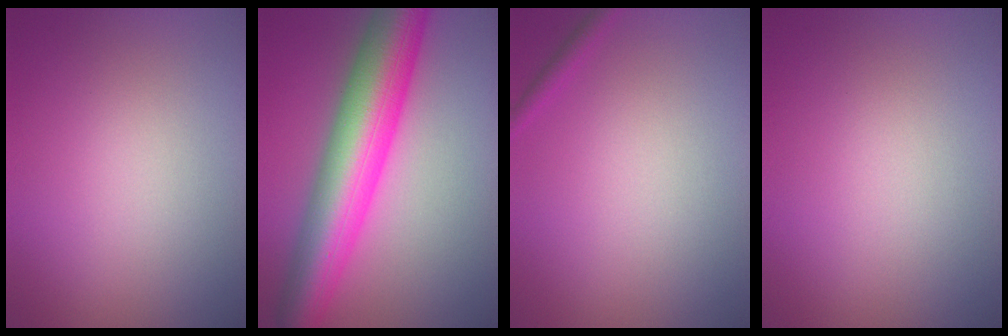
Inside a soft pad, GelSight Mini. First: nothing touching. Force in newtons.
{"total": 9.7, "press": 9.7, "slide": 0.2}
{"total": 0.9, "press": 0.9, "slide": 0.1}
{"total": 0.0}